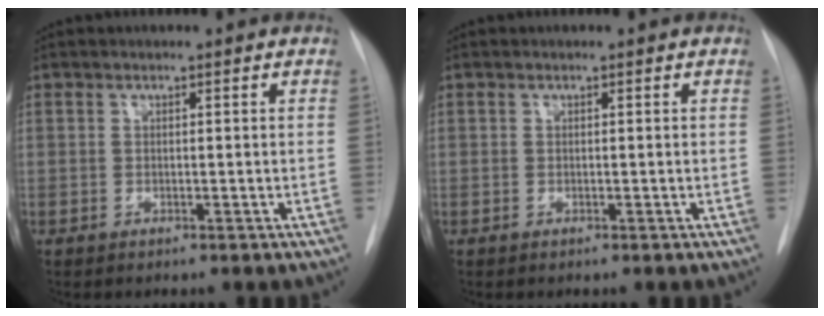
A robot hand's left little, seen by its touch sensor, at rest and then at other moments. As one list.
[{"total": 0.0}]